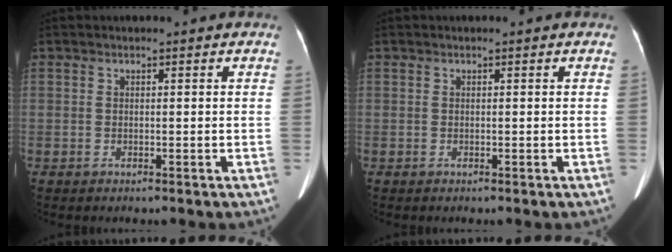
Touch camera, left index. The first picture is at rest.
{"total": 0.0}